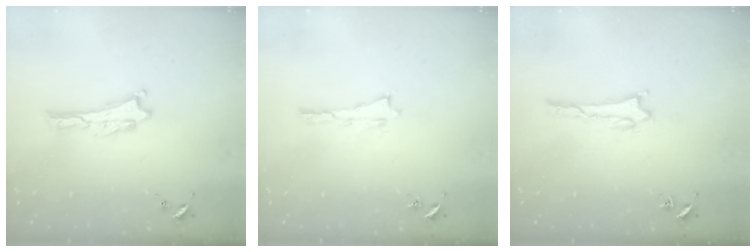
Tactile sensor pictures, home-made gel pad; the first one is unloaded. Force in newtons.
{"total": 0.0}
{"total": 0.9, "press": 0.8, "slide": 0.1}